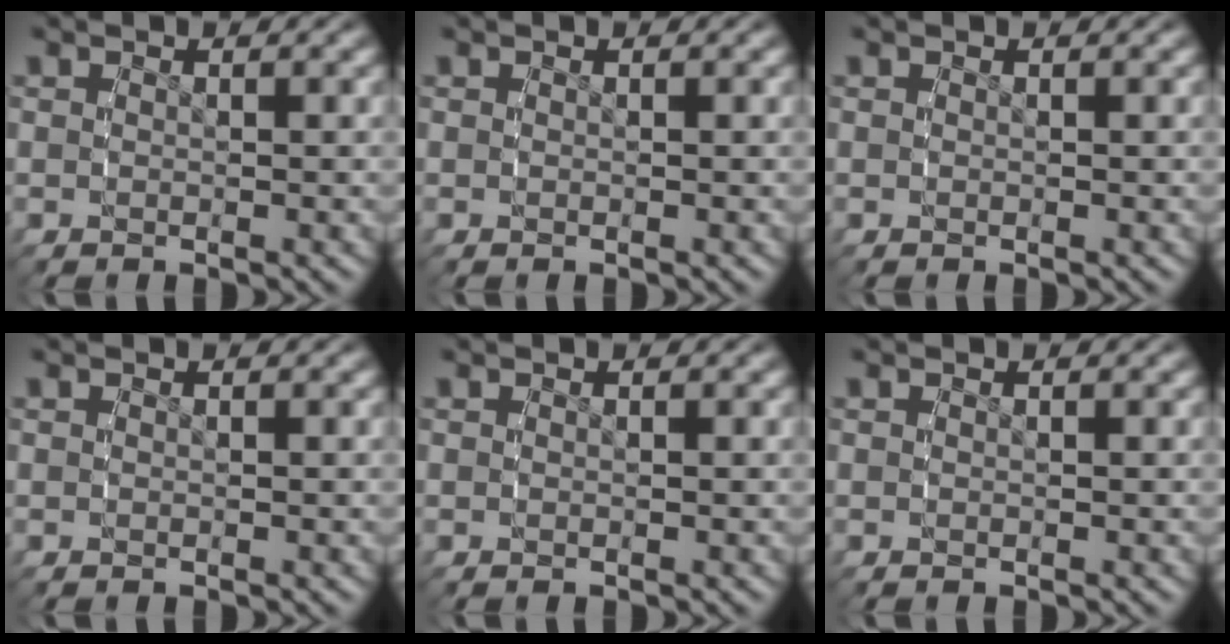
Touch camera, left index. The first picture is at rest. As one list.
[{"total": 0.0}, {"total": 0.0}, {"total": 0.0}, {"total": 0.0}, {"total": 0.0}]